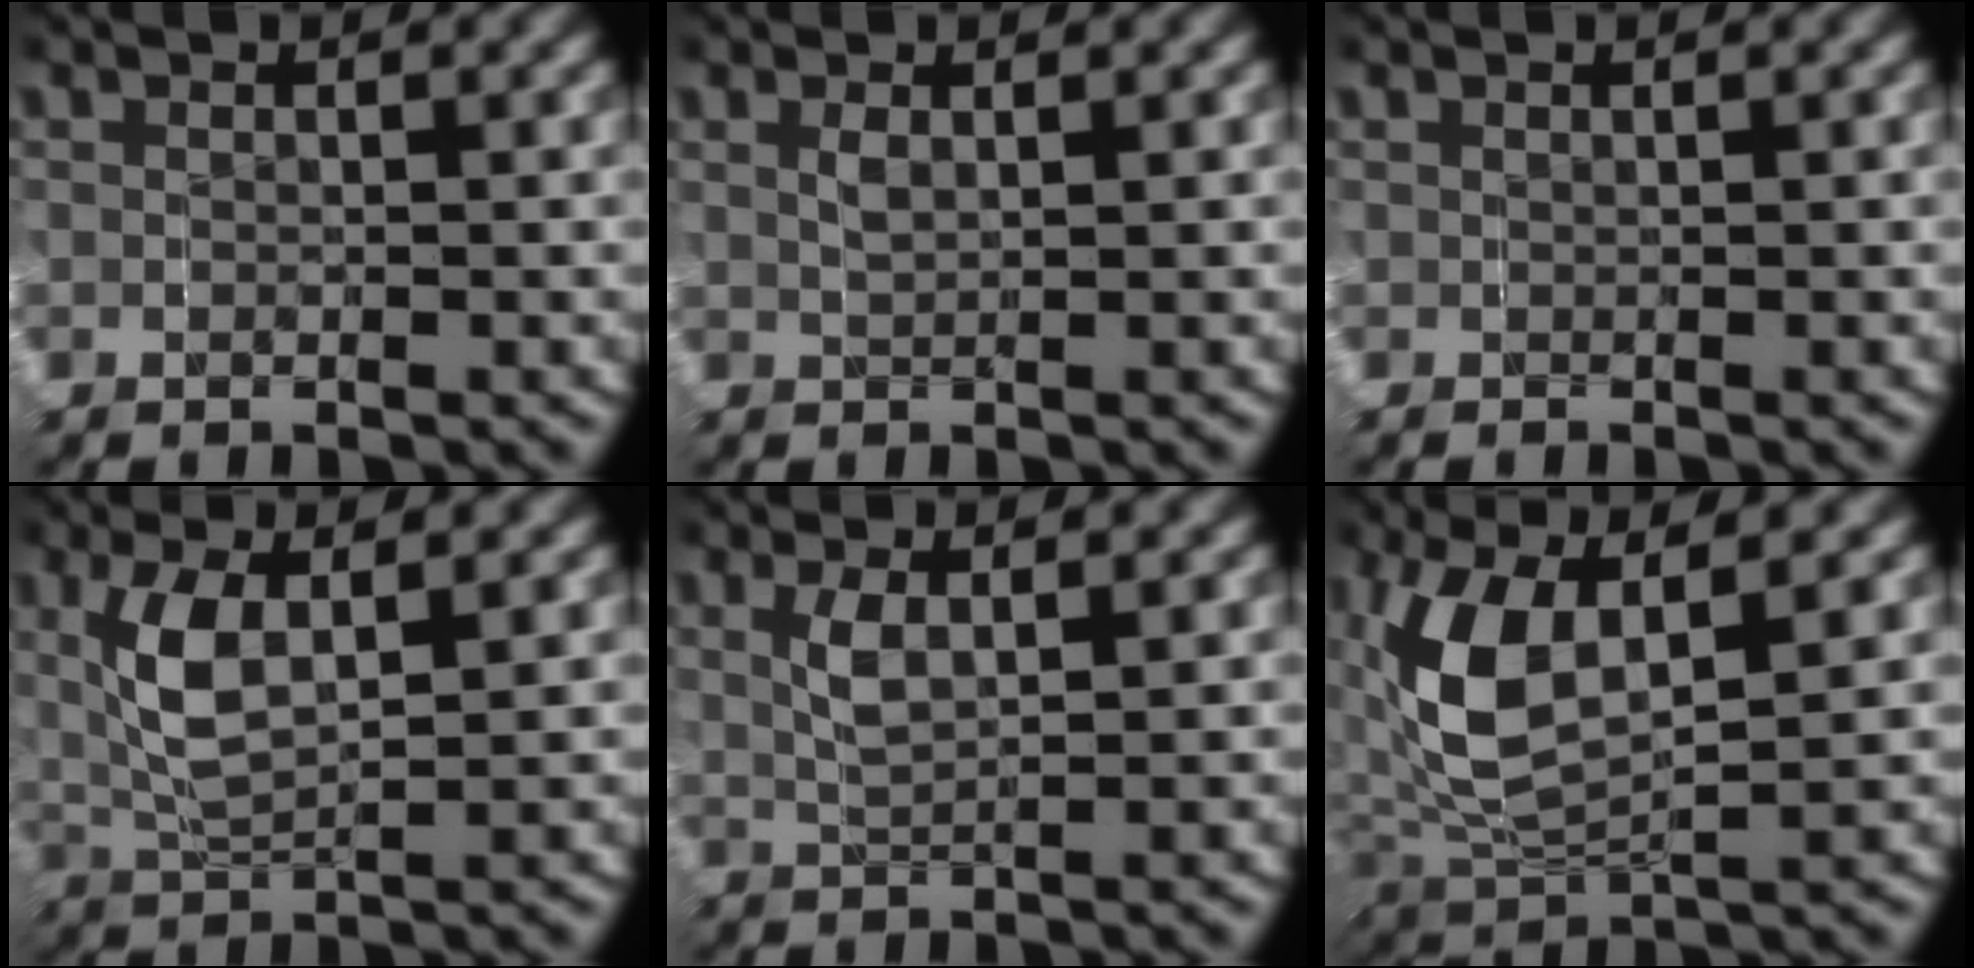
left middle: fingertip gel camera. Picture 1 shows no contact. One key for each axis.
{"total": 0.8, "fx": 0.7, "fy": 0.0, "fz": 0.3, "tx": -0.005, "ty": 0.001, "tz": 0.014}
{"total": 0.5, "fx": 0.2, "fy": -0.2, "fz": -0.5, "tx": 0.010, "ty": 0.000, "tz": 0.002}
{"total": 4.0, "fx": 1.4, "fy": 1.6, "fz": 3.4, "tx": -0.086, "ty": 0.002, "tz": 0.026}
{"total": 1.9, "fx": 1.1, "fy": 0.3, "fz": 1.5, "tx": -0.032, "ty": 0.002, "tz": 0.021}
{"total": 6.3, "fx": 1.9, "fy": 3.4, "fz": 5.0, "tx": -0.127, "ty": 0.005, "tz": 0.033}